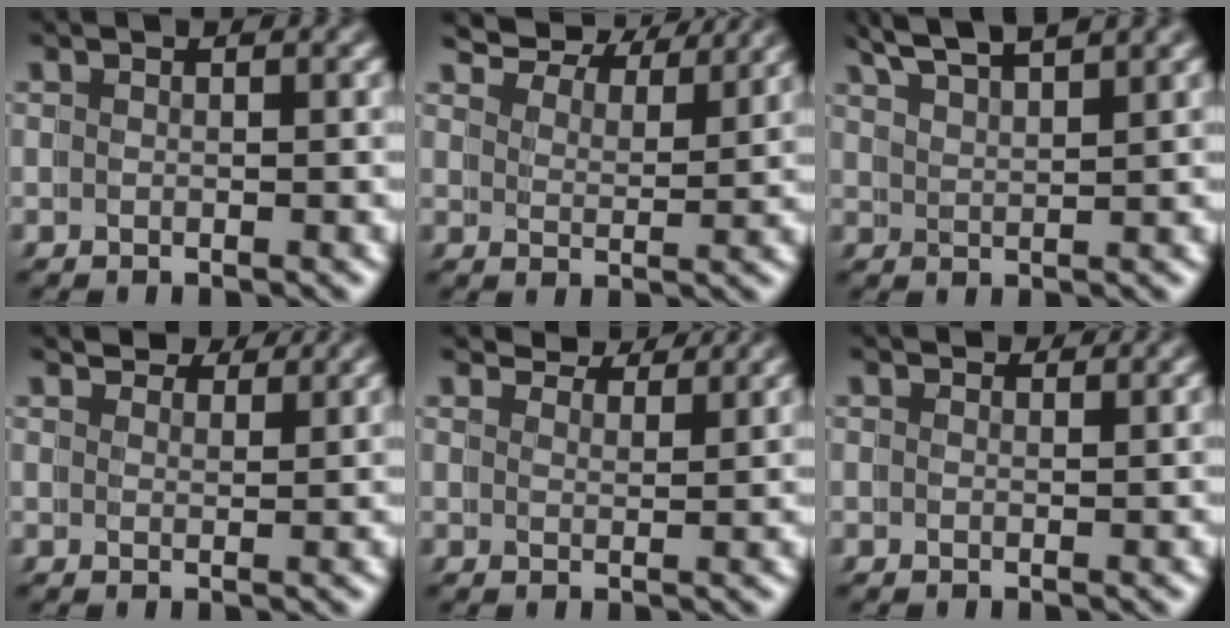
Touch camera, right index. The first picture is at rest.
{"total": 7.5, "force": [7.2, 0.8, 2.0], "torque": [-0.021, 0.028, 0.104]}
{"total": 5.4, "force": [4.9, 0.1, 2.1], "torque": [-0.040, 0.011, 0.082]}
{"total": 3.8, "force": [3.8, -0.4, 0.3], "torque": [0.008, 0.006, 0.058]}
{"total": 4.1, "force": [4.1, -0.6, 0.4], "torque": [0.006, 0.006, 0.063]}
{"total": 1.7, "force": [1.6, -0.3, 0.2], "torque": [0.003, 0.002, 0.024]}